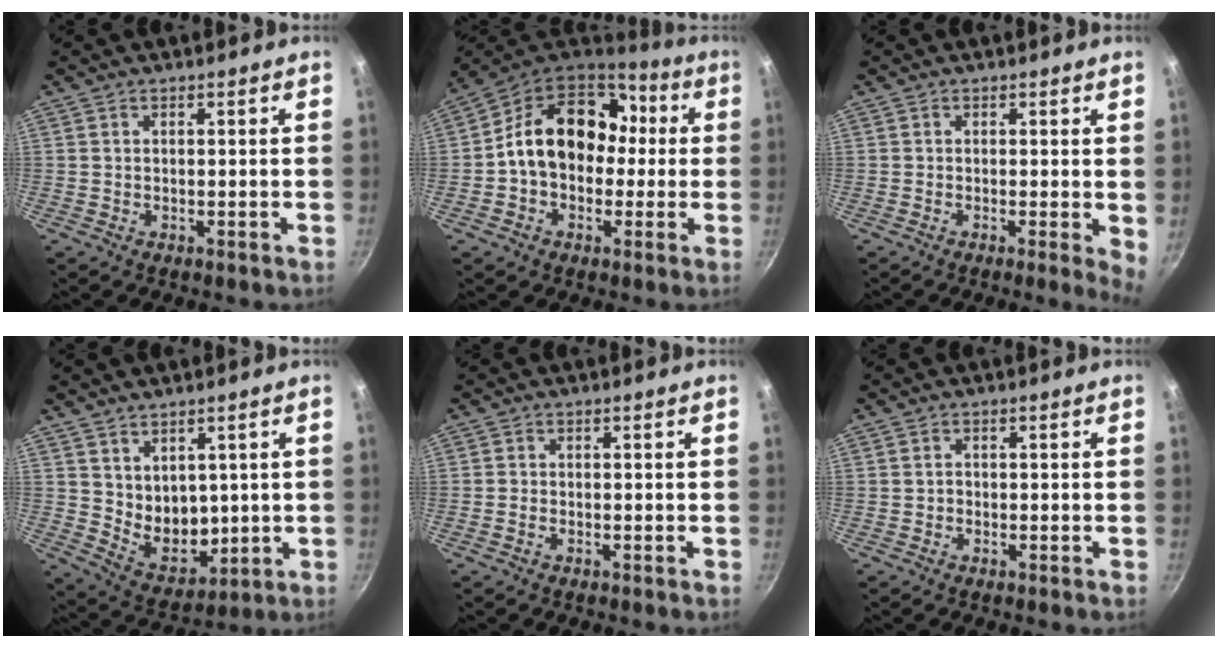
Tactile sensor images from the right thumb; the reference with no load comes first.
{"total": 18.1, "force": [1.1, 13.8, 11.6], "torque": [-0.149, 0.049, 0.005]}
{"total": 3.2, "force": [-0.2, 0.8, 3.1], "torque": [-0.040, -0.008, -0.007]}
{"total": 8.9, "force": [2.5, 6.6, 5.3], "torque": [-0.057, -0.033, 0.066]}
{"total": 1.1, "force": [-0.7, 0.6, 0.6], "torque": [-0.015, 0.007, -0.016]}
{"total": 0.9, "force": [-0.5, 0.7, 0.2], "torque": [-0.002, 0.003, -0.007]}